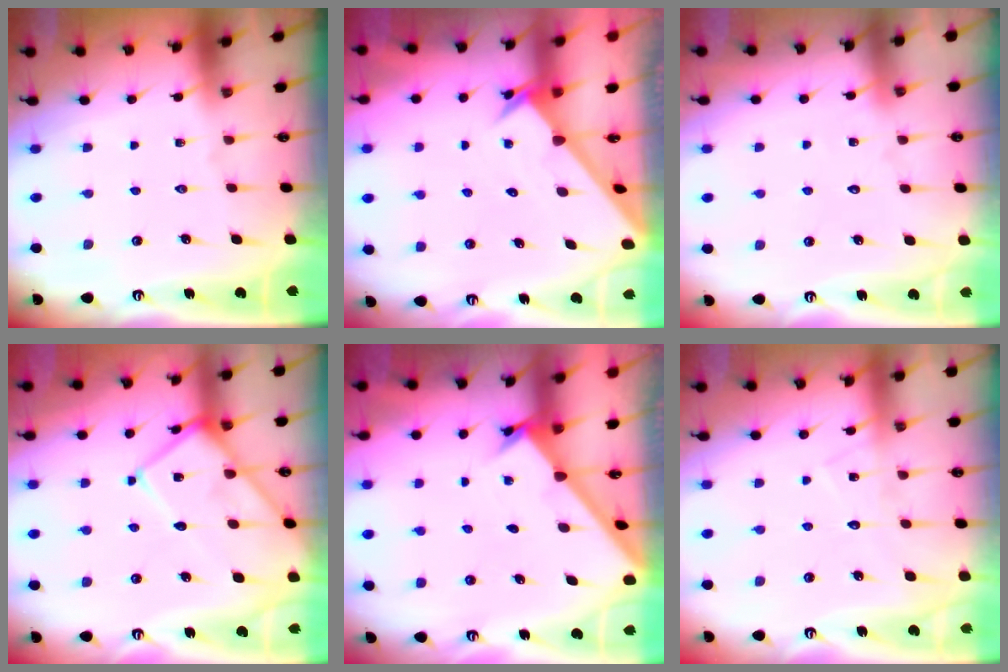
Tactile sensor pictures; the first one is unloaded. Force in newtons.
{"total": 2.3, "press": 2.3, "slide": 0.2}
{"total": 4.3, "press": 4.2, "slide": 0.5}
{"total": 12.8, "press": 12.7, "slide": 1.4}
{"total": 1.7, "press": 1.7, "slide": 0.1}
{"total": 7.6, "press": 7.6, "slide": 0.4}